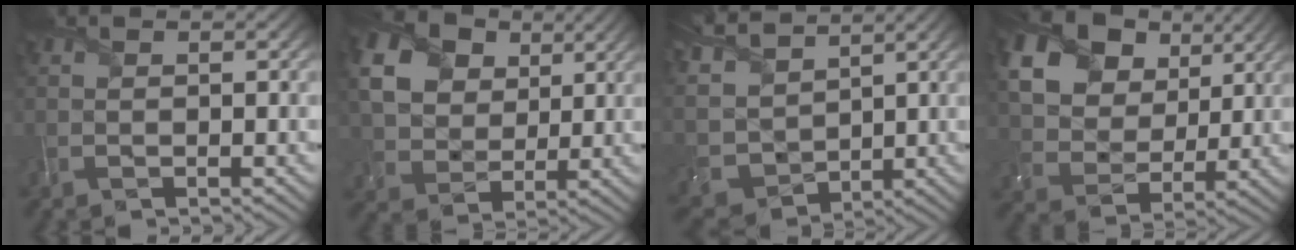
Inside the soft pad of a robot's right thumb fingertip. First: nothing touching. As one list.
[{"total": 11.7, "force": [4.8, 8.8, 6.1], "torque": [-0.181, 0.017, 0.097]}, {"total": 10.2, "force": [5.4, 6.4, 5.8], "torque": [-0.184, 0.023, 0.099]}, {"total": 17.8, "force": [9.1, 12.6, 8.7], "torque": [-0.239, 0.031, 0.213]}]